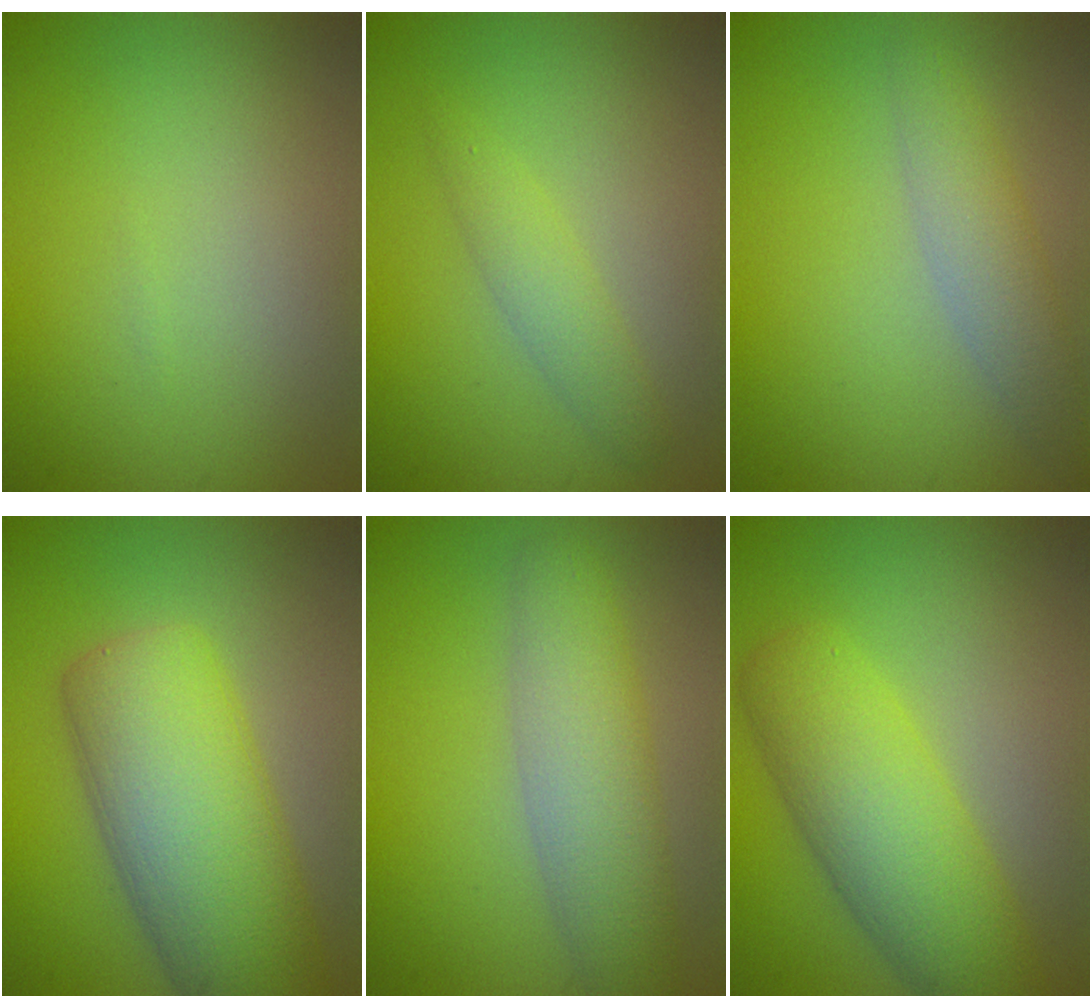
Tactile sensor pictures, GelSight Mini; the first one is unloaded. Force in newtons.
{"total": 2.1, "press": 2.1, "slide": 0.2}
{"total": 3.1, "press": 3.1, "slide": 0.2}
{"total": 11.1, "press": 11.1, "slide": 0.5}
{"total": 5.7, "press": 5.6, "slide": 0.3}
{"total": 7.5, "press": 7.5, "slide": 0.3}